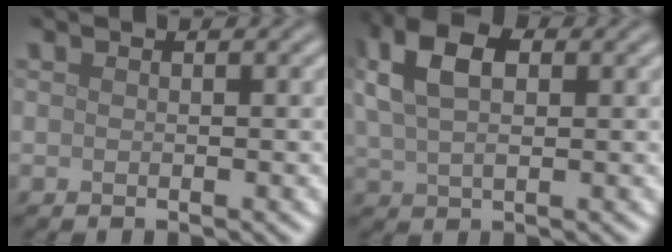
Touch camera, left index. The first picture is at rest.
{"total": 6.4, "force": [2.4, 3.5, 4.8], "torque": [-0.104, 0.015, 0.039]}